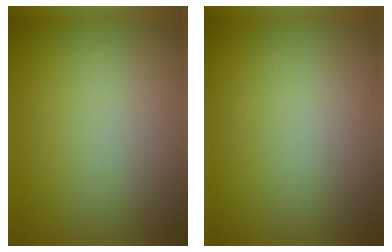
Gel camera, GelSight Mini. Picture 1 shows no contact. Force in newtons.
{"total": 0.0}